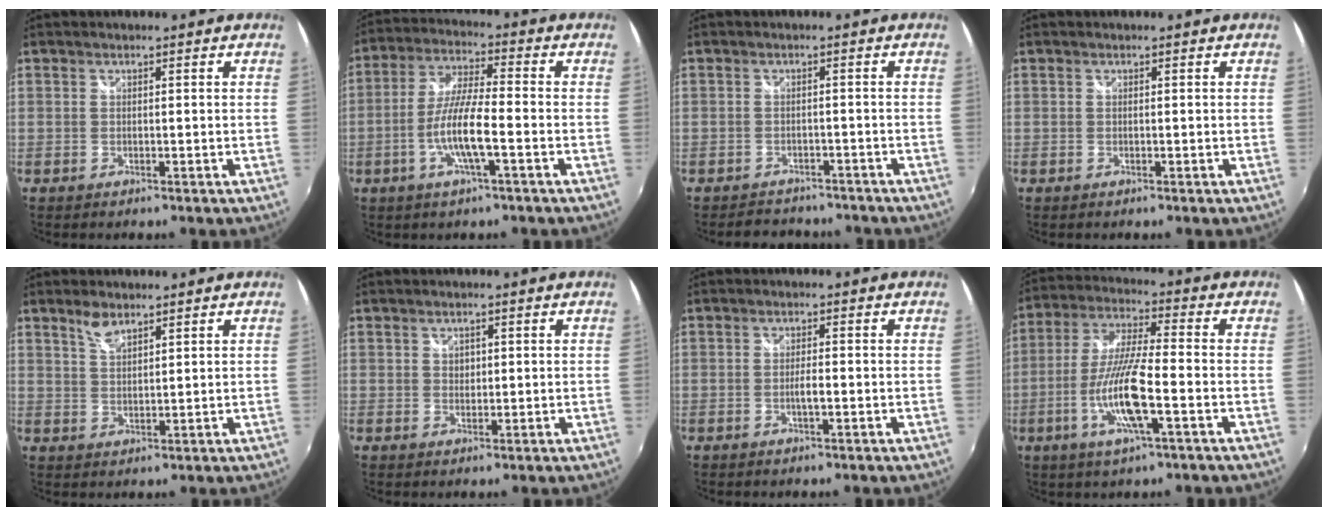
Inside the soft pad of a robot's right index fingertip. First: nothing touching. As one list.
[{"total": 9.4, "force": [-3.3, 1.1, 8.8], "torque": [-0.180, -0.003, -0.063]}, {"total": 6.3, "force": [-5.5, 2.9, 1.4], "torque": [-0.032, 0.004, -0.073]}, {"total": 0.0}, {"total": 3.5, "force": [2.6, 1.2, 1.9], "torque": [-0.034, 0.001, 0.049]}, {"total": 1.5, "force": [0.4, 1.3, 0.6], "torque": [-0.006, 0.002, 0.006]}, {"total": 1.8, "force": [-0.7, 0.1, 1.6], "torque": [-0.031, -0.003, -0.013]}, {"total": 12.7, "force": [-4.4, 1.5, 11.8], "torque": [-0.242, -0.011, -0.084]}]